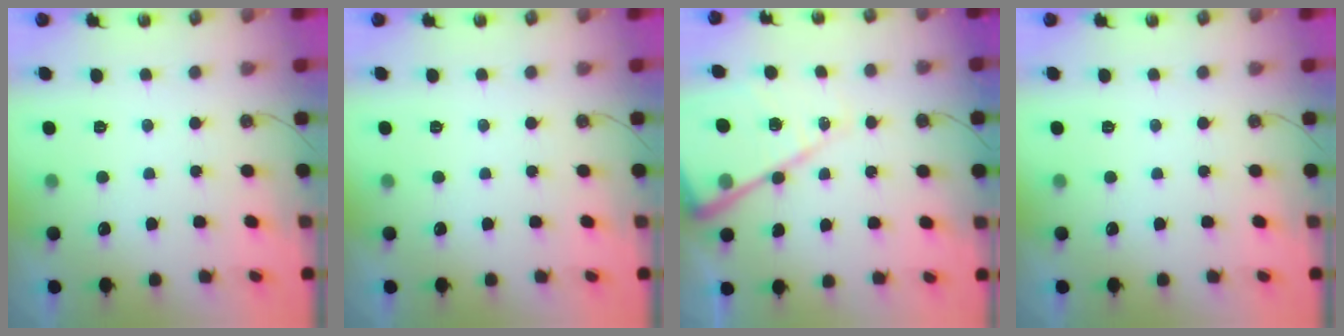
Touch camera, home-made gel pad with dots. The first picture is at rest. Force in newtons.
{"total": 0.0}
{"total": 19.4, "press": 19.3, "slide": 2.0}
{"total": 0.0}